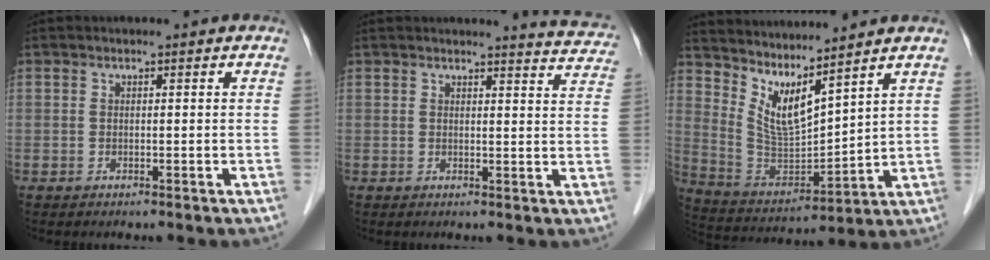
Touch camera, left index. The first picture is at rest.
{"total": 6.7, "force": [6.7, 0.2, 0.4], "torque": [0.000, -0.031, 0.052]}
{"total": 8.4, "force": [6.8, 1.0, 4.8], "torque": [-0.114, -0.017, 0.151]}